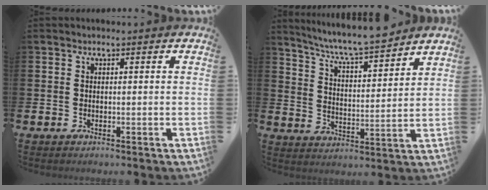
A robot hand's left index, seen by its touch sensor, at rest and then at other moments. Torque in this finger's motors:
{"motor_torque": [0.88, -1.01, 0.42, 0.17]}